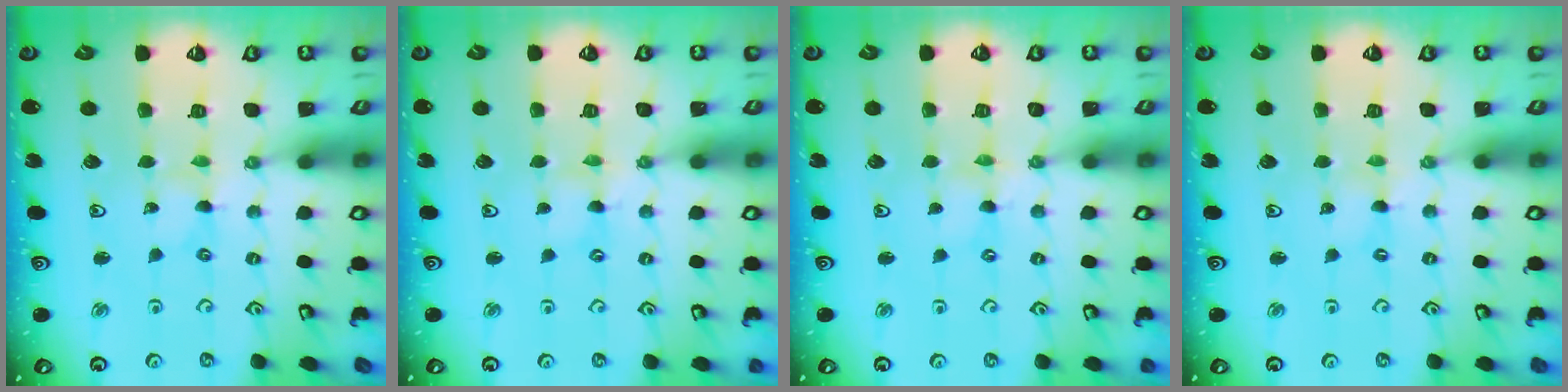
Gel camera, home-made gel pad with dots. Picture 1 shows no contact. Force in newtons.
{"total": 1.1, "press": 1.1, "slide": 0.1}
{"total": 0.8, "press": 0.8, "slide": 0.2}
{"total": 0.0}